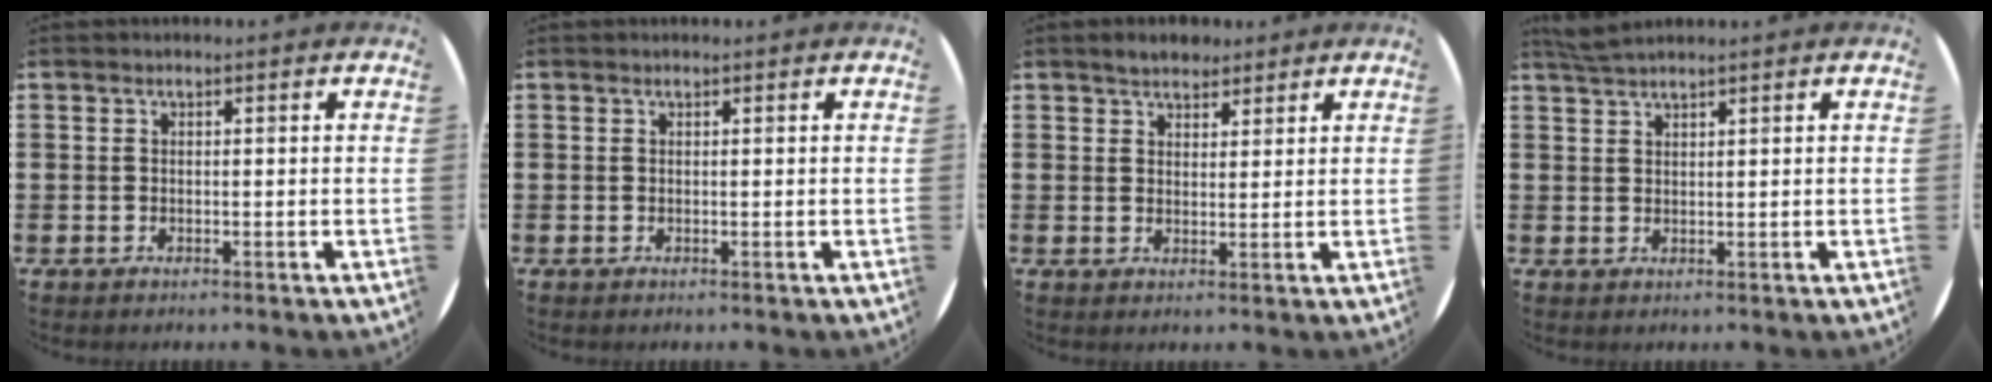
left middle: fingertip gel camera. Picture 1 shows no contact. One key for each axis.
{"total": 0.0}
{"total": 2.9, "fx": 2.7, "fy": 1.1, "fz": 0.4, "tx": -0.004, "ty": 0.000, "tz": 0.050}
{"total": 2.2, "fx": 2.1, "fy": 0.1, "fz": 0.7, "tx": -0.015, "ty": 0.002, "tz": 0.039}